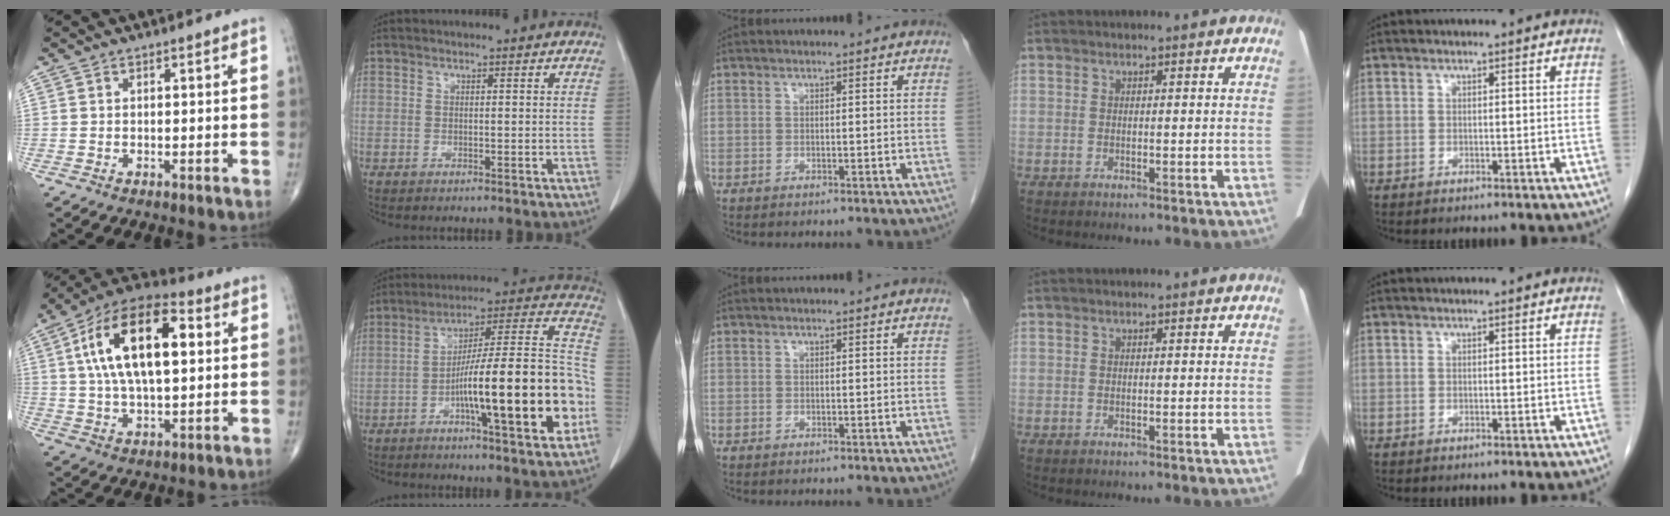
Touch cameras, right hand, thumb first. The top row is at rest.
{"thumb": {"total": 20.0, "force": [4.3, 9.5, 17.1], "torque": [-0.290, 0.019, 0.065]}, "index": {"total": 22.7, "force": [-6.7, 2.1, 21.5], "torque": [-0.283, 0.015, -0.103]}}